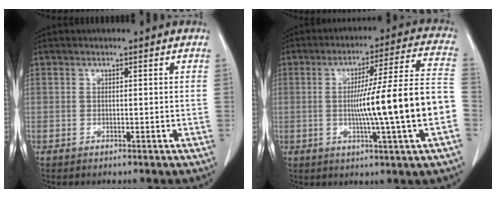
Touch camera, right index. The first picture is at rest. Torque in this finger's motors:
{"motor_torque": [1.83, -0.31, 0.65, 0.17]}